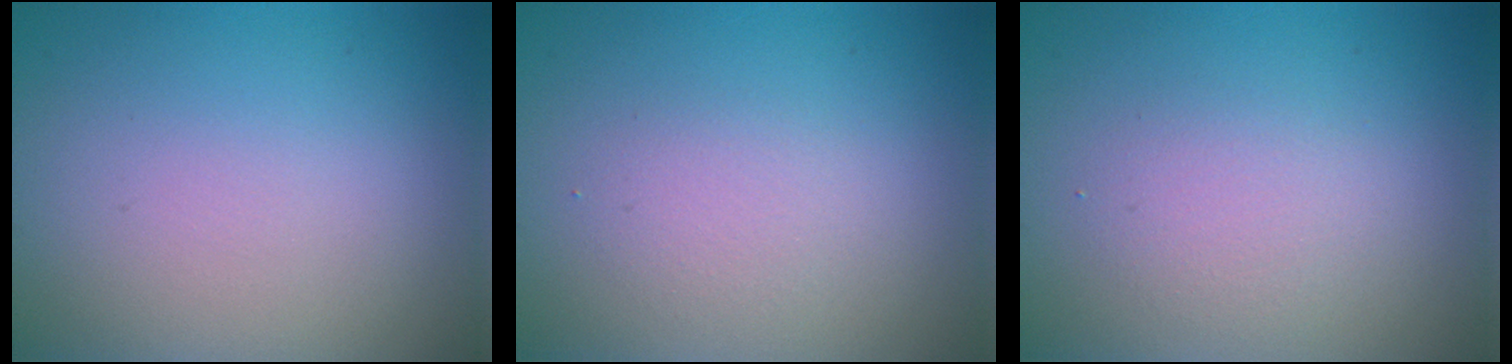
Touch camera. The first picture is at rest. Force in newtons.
{"total": 1.6, "press": 1.6, "slide": 0.2}
{"total": 2.0, "press": 2.0, "slide": 0.1}